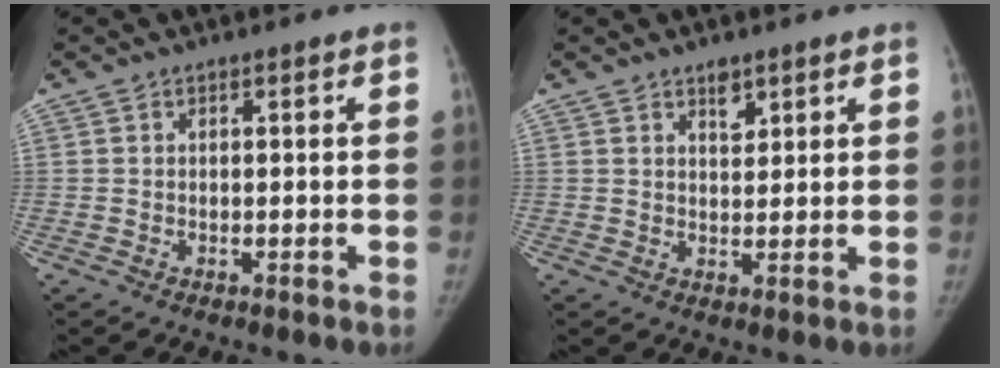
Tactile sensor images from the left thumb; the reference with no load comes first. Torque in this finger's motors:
{"motor_torque": [0.26, -0.46, 0.68, -0.65, 0.13]}